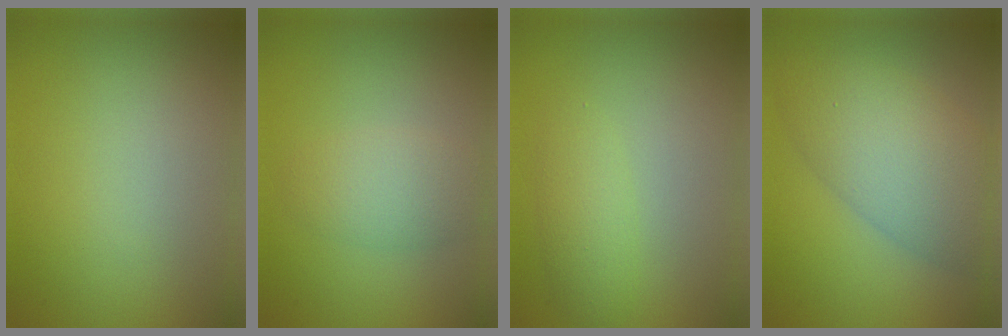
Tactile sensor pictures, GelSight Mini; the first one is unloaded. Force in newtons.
{"total": 2.9, "press": 2.9, "slide": 0.1}
{"total": 2.1, "press": 2.1, "slide": 0.1}
{"total": 7.5, "press": 7.5, "slide": 0.5}